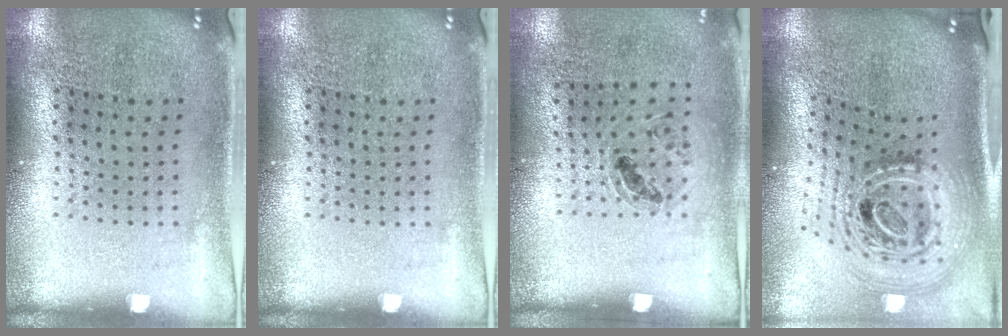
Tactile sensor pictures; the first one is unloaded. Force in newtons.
{"total": 0.0}
{"total": 1.0, "press": 0.8, "slide": 0.5}
{"total": 2.9, "press": 2.0, "slide": 2.2}